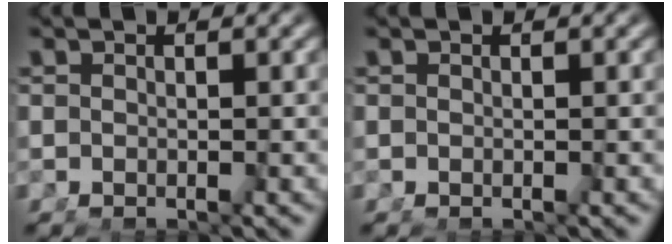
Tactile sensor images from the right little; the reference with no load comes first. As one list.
[{"total": 0.0}]